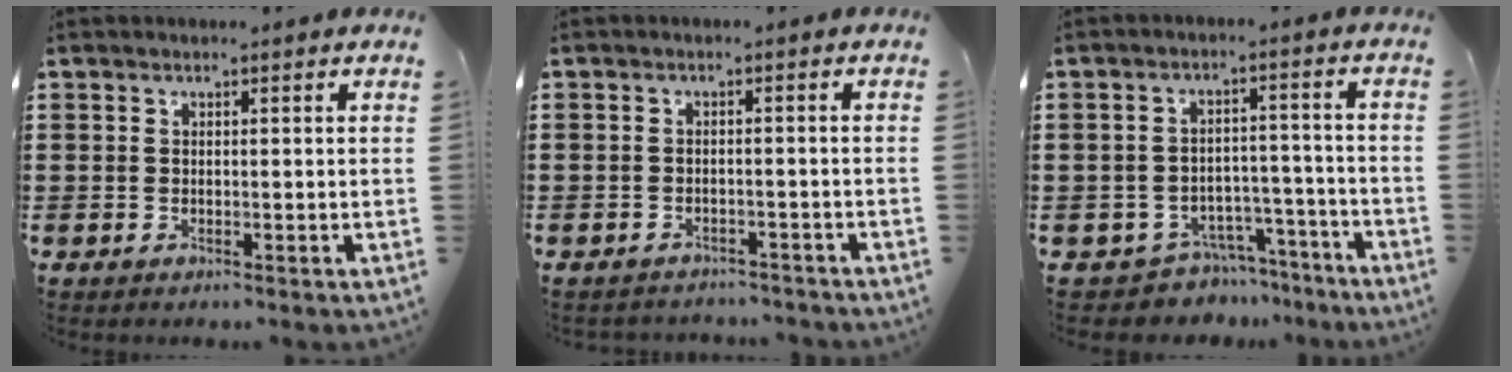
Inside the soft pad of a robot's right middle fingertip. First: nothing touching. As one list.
[{"total": 1.8, "force": [-1.8, 0.2, -0.1], "torque": [-0.005, -0.002, -0.040]}, {"total": 4.6, "force": [-4.3, 1.4, 0.5], "torque": [-0.016, 0.013, -0.089]}]